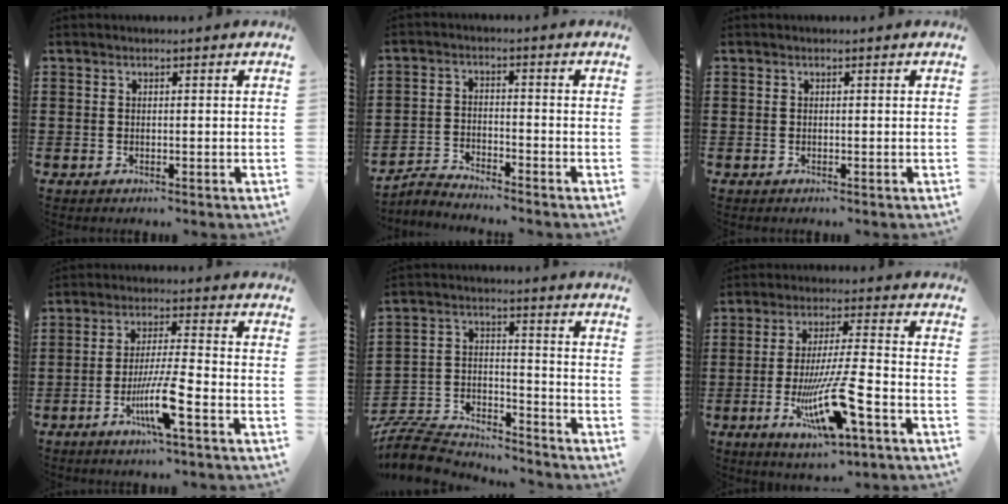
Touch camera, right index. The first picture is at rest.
{"total": 2.8, "force": [-2.8, 0.1, 0.1], "torque": [-0.016, 0.001, -0.063]}
{"total": 0.0}
{"total": 8.2, "force": [-3.6, 0.4, 7.3], "torque": [-0.144, -0.013, -0.068]}
{"total": 7.8, "force": [-7.5, 1.6, 1.4], "torque": [-0.047, 0.004, -0.154]}
{"total": 13.2, "force": [-5.3, 2.1, 11.9], "torque": [-0.236, -0.009, -0.094]}